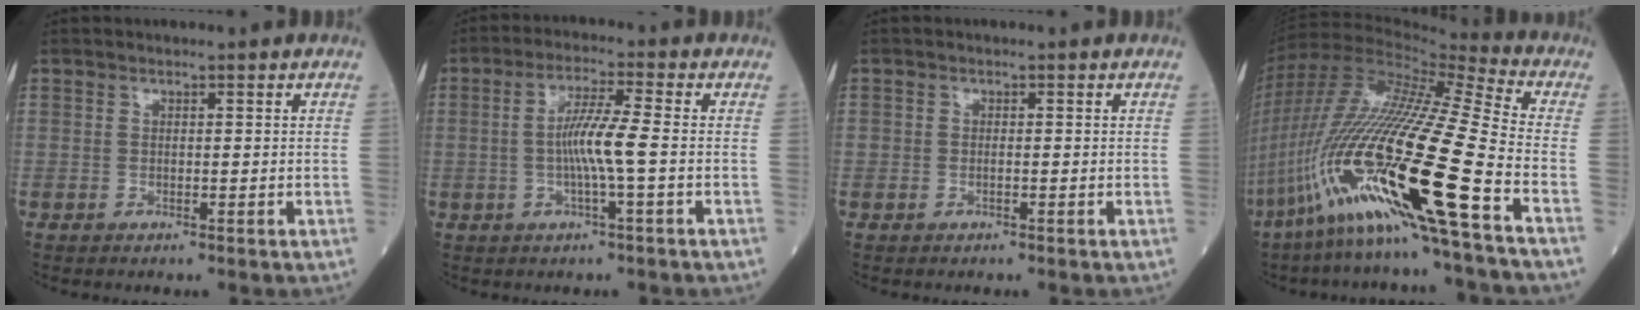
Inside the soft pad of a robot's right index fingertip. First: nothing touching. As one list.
[{"total": 6.4, "force": [-0.7, -0.4, 6.3], "torque": [-0.124, 0.004, -0.016]}, {"total": 0.6, "force": [-0.2, 0.4, 0.4], "torque": [-0.006, 0.003, 0.000]}, {"total": 28.6, "force": [-12.5, 0.7, 25.7], "torque": [-0.531, -0.063, -0.236]}]